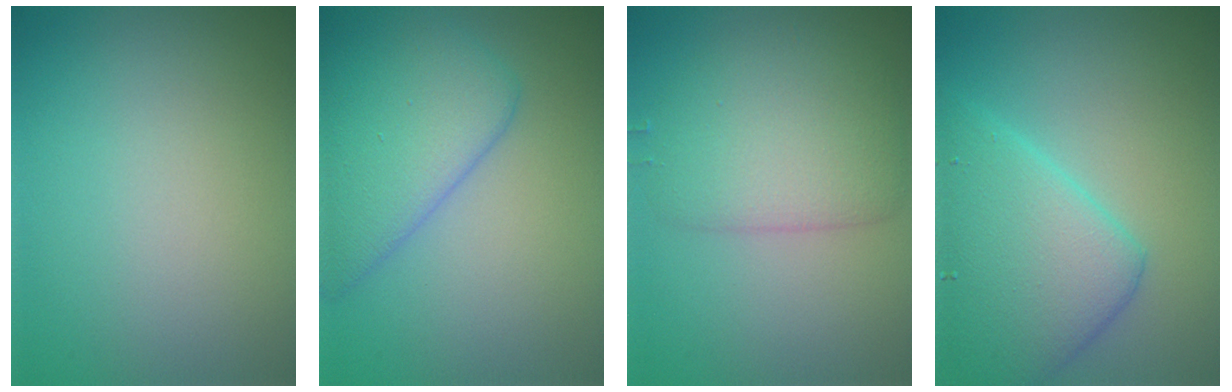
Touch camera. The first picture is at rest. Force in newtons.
{"total": 6.1, "press": 6.1, "slide": 0.1}
{"total": 4.7, "press": 4.7, "slide": 0.2}
{"total": 7.1, "press": 7.1, "slide": 0.1}